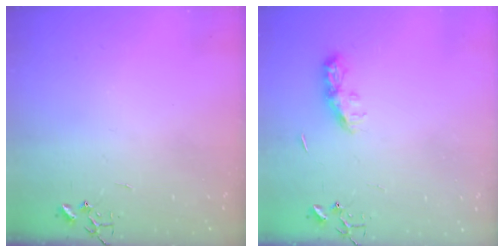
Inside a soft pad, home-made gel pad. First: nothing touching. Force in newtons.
{"total": 7.8, "press": 7.8, "slide": 0.4}